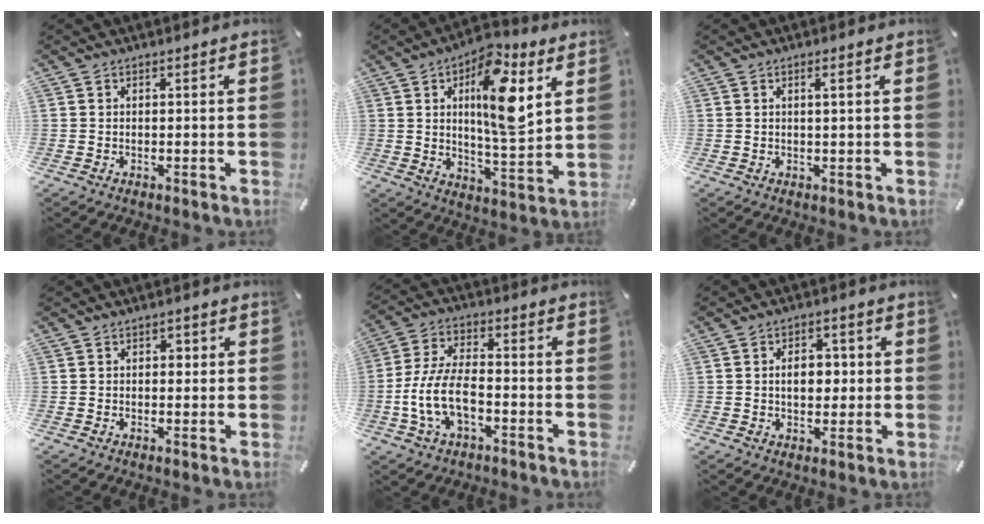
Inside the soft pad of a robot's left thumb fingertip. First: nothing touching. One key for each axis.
{"total": 15.3, "fx": 6.0, "fy": 5.8, "fz": 12.8, "tx": -0.208, "ty": -0.022, "tz": 0.095}
{"total": 1.8, "fx": 0.5, "fy": 0.0, "fz": 1.8, "tx": -0.034, "ty": 0.000, "tz": 0.006}
{"total": 1.9, "fx": 0.2, "fy": 1.5, "fz": 1.2, "tx": -0.001, "ty": -0.002, "tz": -0.005}
{"total": 11.3, "fx": -4.2, "fy": 5.7, "fz": 8.8, "tx": -0.190, "ty": 0.006, "tz": -0.078}
{"total": 6.7, "fx": 0.3, "fy": 4.7, "fz": 4.8, "tx": -0.065, "ty": 0.001, "tz": -0.003}